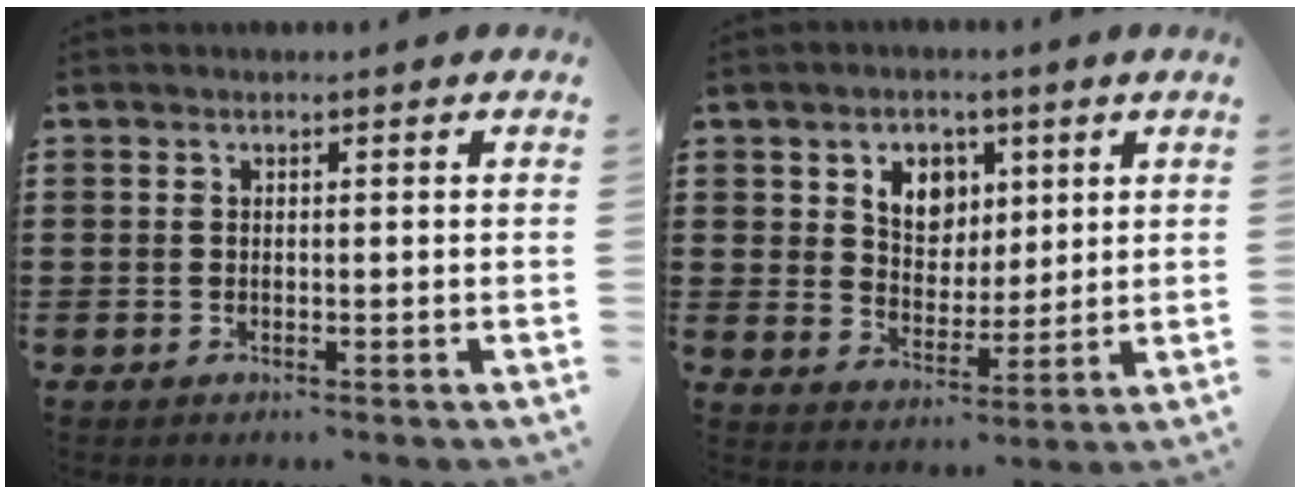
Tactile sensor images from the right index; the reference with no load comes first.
{"total": 5.9, "force": [3.1, 4.5, 2.3], "torque": [-0.053, 0.008, 0.053]}